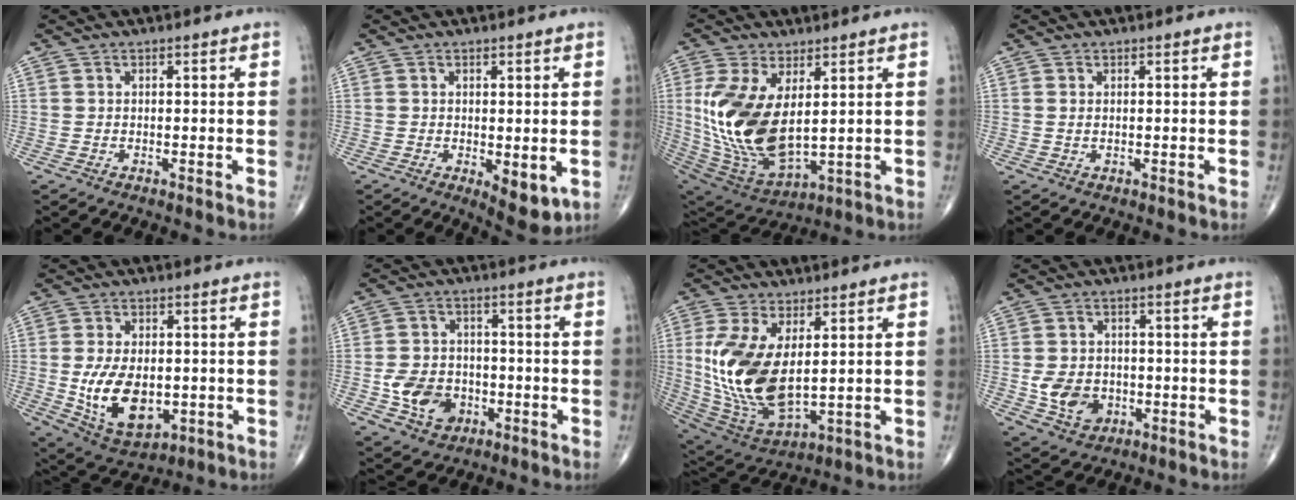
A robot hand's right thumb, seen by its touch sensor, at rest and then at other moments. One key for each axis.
{"total": 6.1, "fx": -1.3, "fy": 2.7, "fz": 5.3, "tx": -0.062, "ty": -0.017, "tz": -0.009}
{"total": 18.8, "fx": 2.7, "fy": 9.5, "fz": 16.0, "tx": -0.330, "ty": -0.026, "tz": 0.074}
{"total": 0.6, "fx": 0.2, "fy": 0.3, "fz": 0.5, "tx": -0.012, "ty": 0.002, "tz": 0.006}
{"total": 13.5, "fx": -1.8, "fy": 8.0, "fz": 10.7, "tx": -0.171, "ty": -0.009, "tz": -0.010}
{"total": 9.7, "fx": -2.8, "fy": 7.5, "fz": 5.3, "tx": -0.069, "ty": 0.015, "tz": -0.046}
{"total": 17.5, "fx": 2.1, "fy": 8.7, "fz": 15.1, "tx": -0.310, "ty": -0.021, "tz": 0.062}
{"total": 7.9, "fx": -1.5, "fy": 6.3, "fz": 4.6, "tx": -0.061, "ty": 0.004, "tz": -0.017}